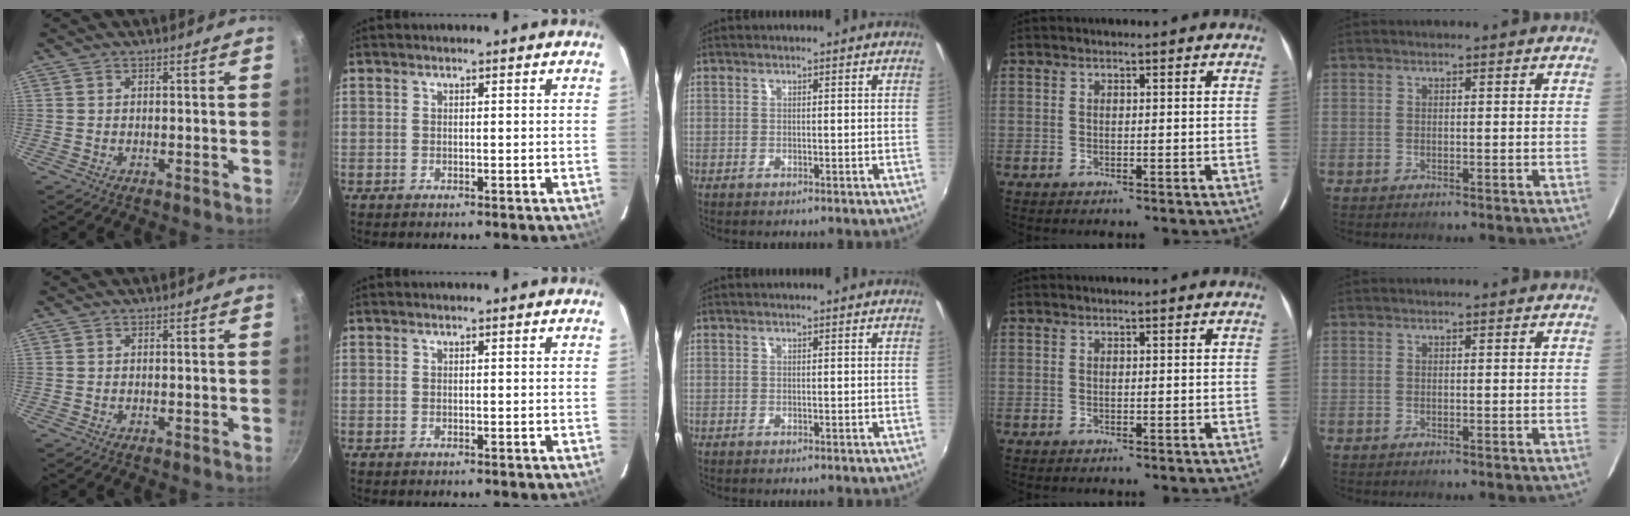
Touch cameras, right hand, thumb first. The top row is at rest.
{}